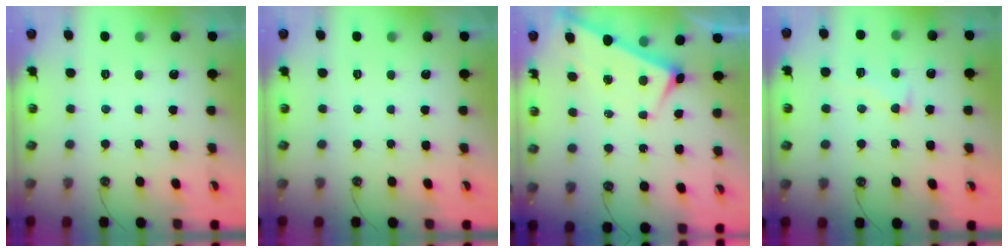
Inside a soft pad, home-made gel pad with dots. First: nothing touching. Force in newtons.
{"total": 0.0}
{"total": 4.4, "press": 4.4, "slide": 0.4}
{"total": 1.5, "press": 0.6, "slide": 1.4}